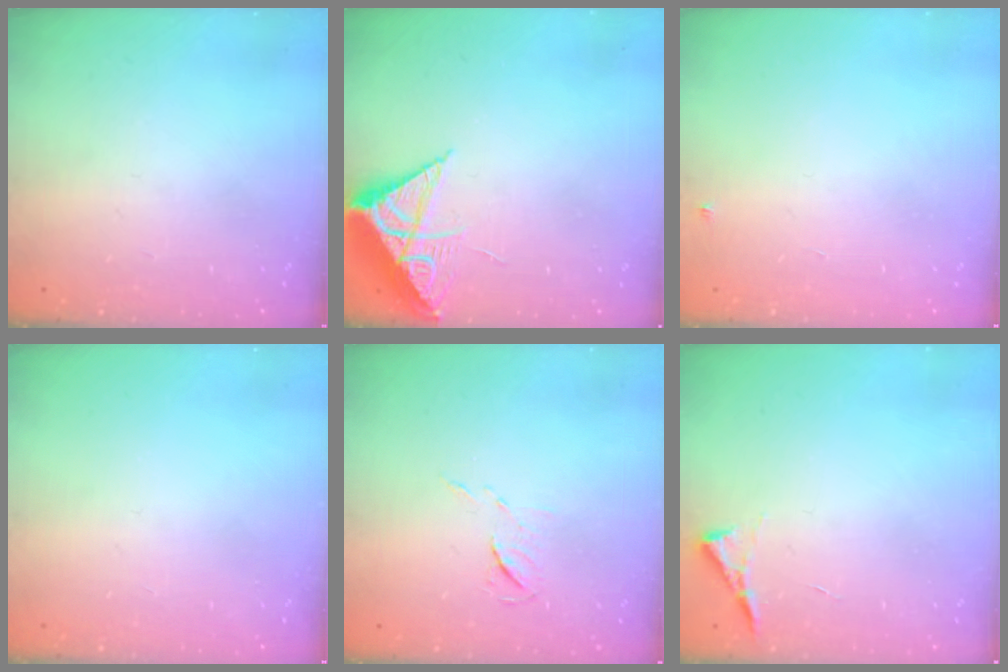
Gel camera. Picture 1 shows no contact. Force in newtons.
{"total": 8.3, "press": 8.3, "slide": 0.3}
{"total": 2.7, "press": 2.7, "slide": 0.4}
{"total": 0.0}
{"total": 4.9, "press": 4.9, "slide": 0.5}
{"total": 3.6, "press": 3.6, "slide": 0.5}